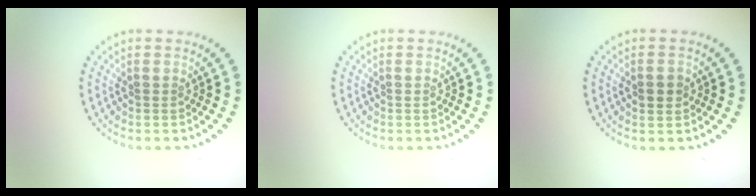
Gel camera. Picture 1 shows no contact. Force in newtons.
{"total": 0.0}
{"total": 2.1, "press": 2.1, "slide": 0.1}